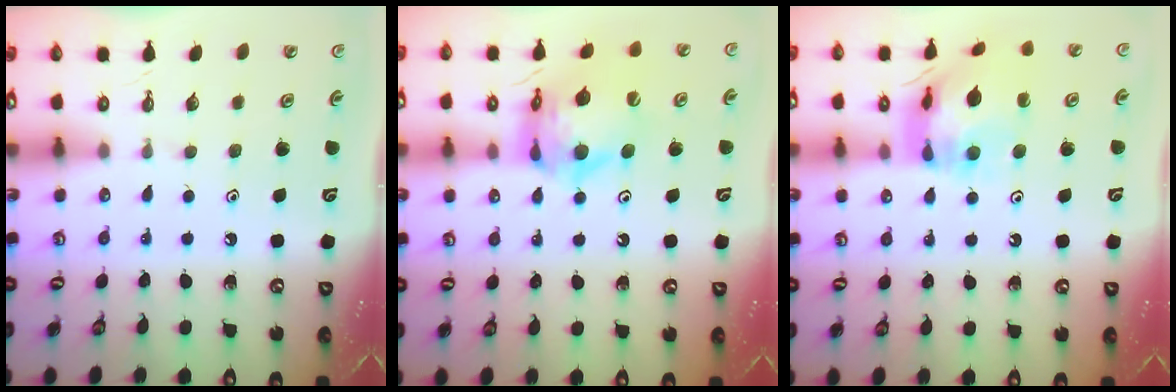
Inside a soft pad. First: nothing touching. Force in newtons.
{"total": 13.9, "press": 13.8, "slide": 1.5}
{"total": 13.6, "press": 13.6, "slide": 1.3}